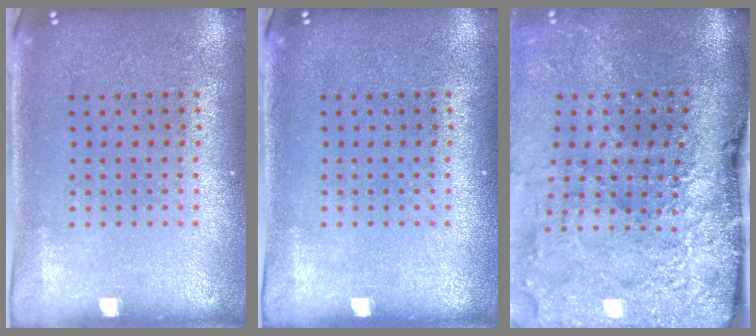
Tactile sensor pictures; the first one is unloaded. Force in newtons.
{"total": 0.0}
{"total": 5.1, "press": 3.8, "slide": 3.3}